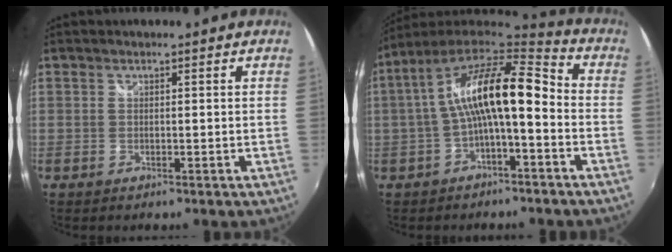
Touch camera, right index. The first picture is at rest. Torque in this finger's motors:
{"motor_torque": [0.92, -0.35, 1.05, 0.21]}